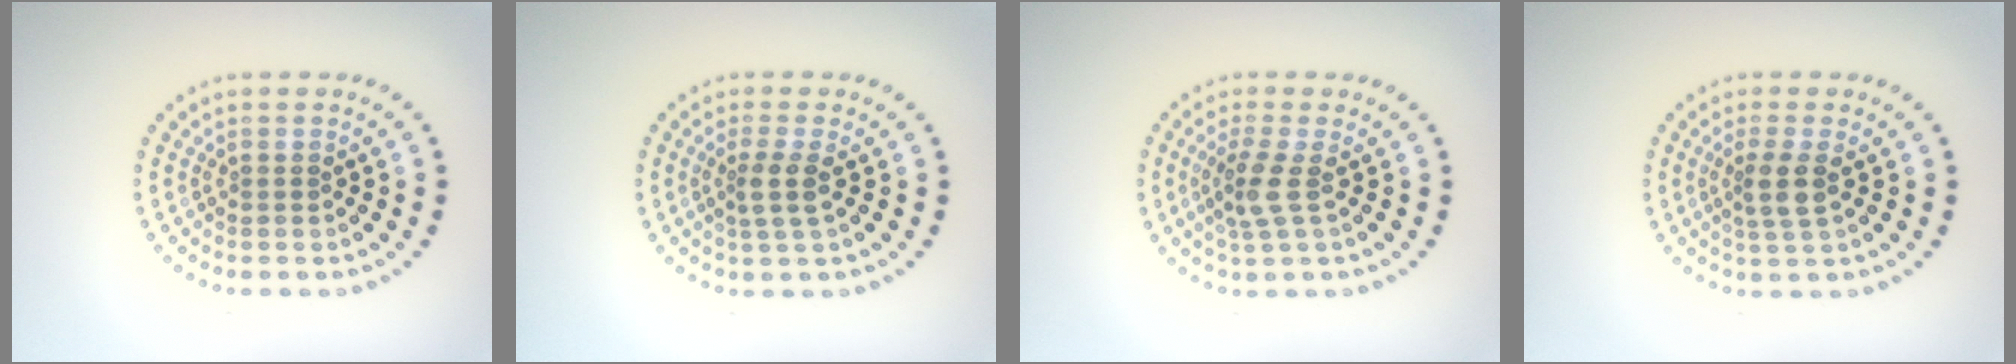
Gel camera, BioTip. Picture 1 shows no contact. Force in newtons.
{"total": 2.1, "press": 1.7, "slide": 1.3}
{"total": 2.5, "press": 2.2, "slide": 1.2}
{"total": 2.4, "press": 2.0, "slide": 1.3}